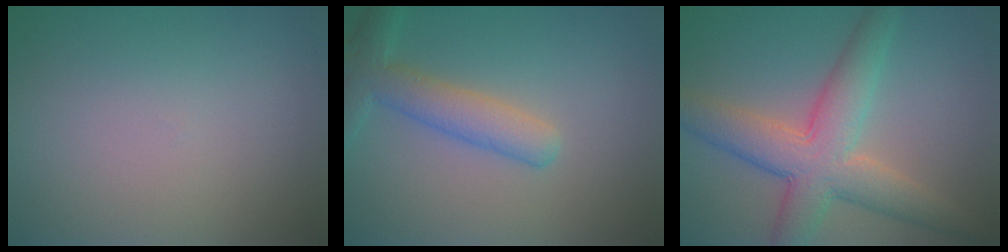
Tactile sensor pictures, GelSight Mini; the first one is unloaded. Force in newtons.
{"total": 4.1, "press": 4.1, "slide": 0.1}
{"total": 7.0, "press": 7.0, "slide": 0.2}